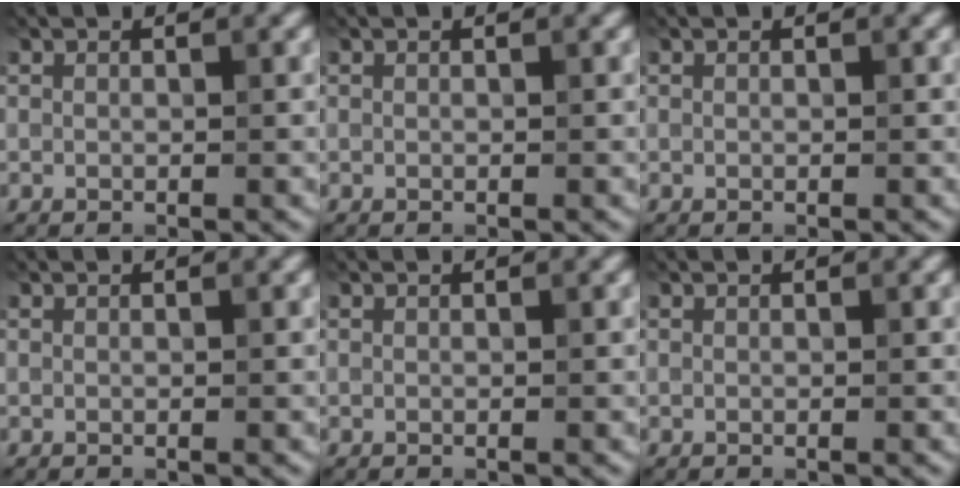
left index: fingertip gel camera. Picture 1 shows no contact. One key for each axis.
{"total": 0.0}
{"total": 0.0}
{"total": 0.0}
{"total": 0.0}
{"total": 0.0}